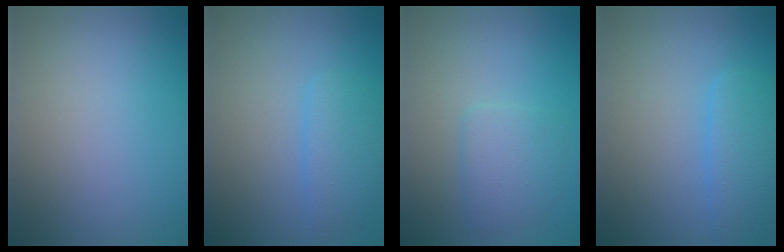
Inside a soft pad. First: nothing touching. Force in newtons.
{"total": 2.3, "press": 2.3, "slide": 0.1}
{"total": 2.1, "press": 2.1, "slide": 0.0}
{"total": 3.1, "press": 3.1, "slide": 0.2}